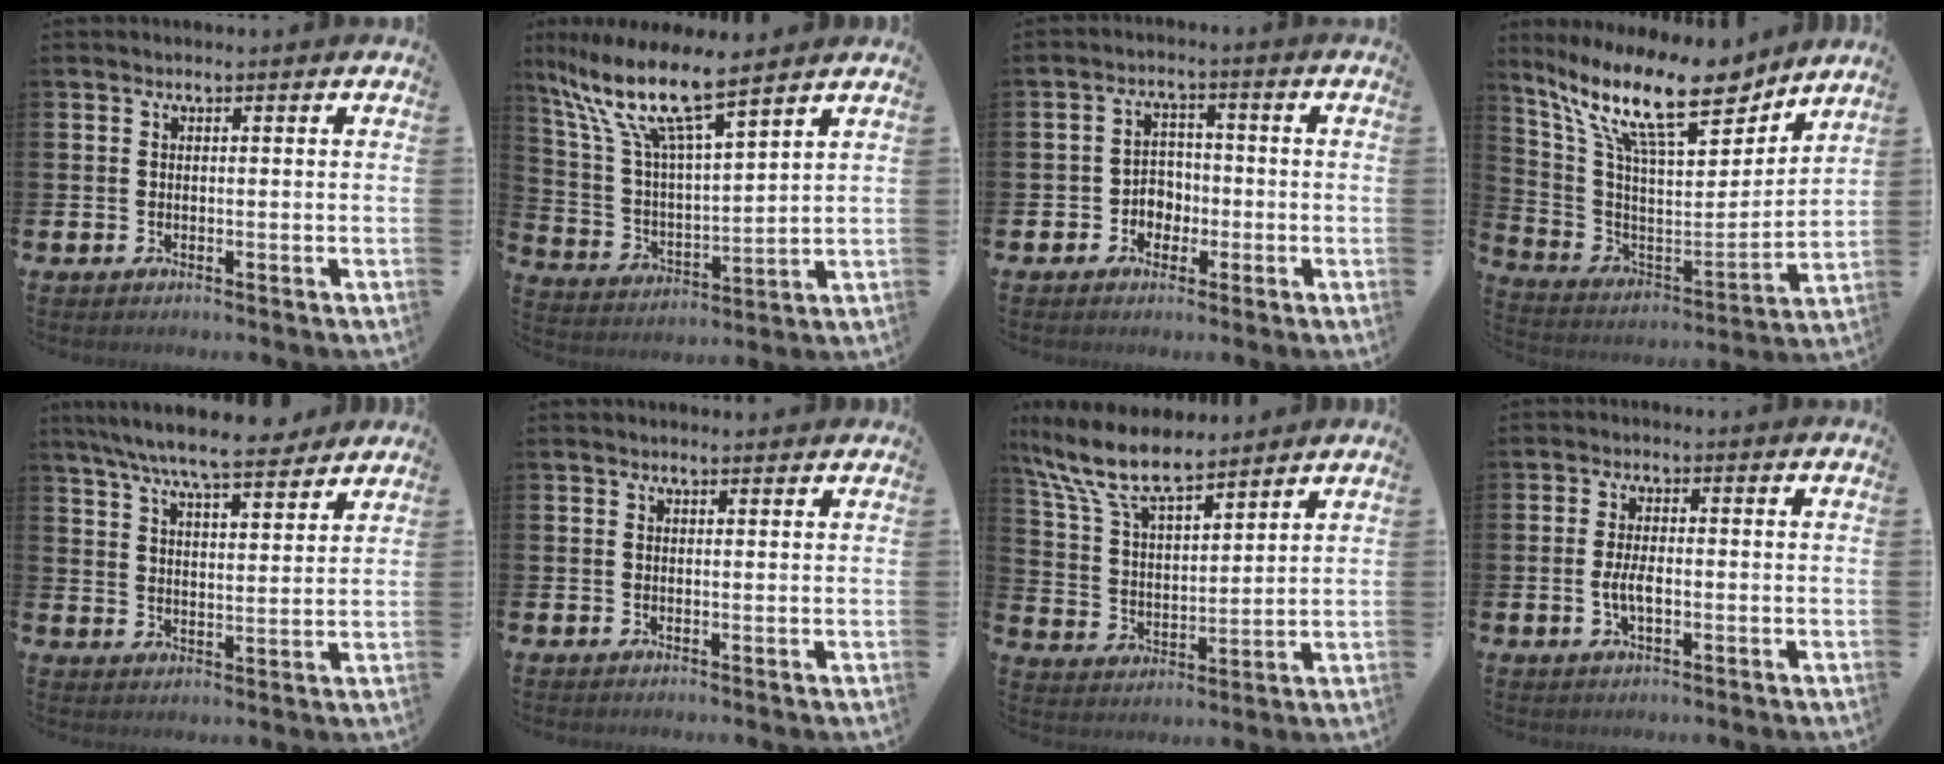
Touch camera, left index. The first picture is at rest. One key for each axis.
{"total": 11.0, "fx": 9.0, "fy": 1.6, "fz": 6.1, "tx": -0.158, "ty": -0.047, "tz": 0.150}
{"total": 3.3, "fx": -1.4, "fy": 2.8, "fz": 1.1, "tx": -0.029, "ty": 0.006, "tz": -0.033}
{"total": 15.4, "fx": 11.8, "fy": 4.1, "fz": 9.1, "tx": -0.205, "ty": -0.069, "tz": 0.200}
{"total": 8.2, "fx": 7.6, "fy": 0.9, "fz": 3.0, "tx": -0.078, "ty": -0.039, "tz": 0.136}
{"total": 0.9, "fx": 0.8, "fy": 0.0, "fz": 0.2, "tx": 0.006, "ty": -0.004, "tz": 0.013}
{"total": 10.0, "fx": 8.6, "fy": 2.7, "fz": 4.2, "tx": -0.125, "ty": -0.037, "tz": 0.157}
{"total": 3.2, "fx": -0.5, "fy": 1.3, "fz": 2.9, "tx": -0.044, "ty": -0.002, "tz": -0.012}